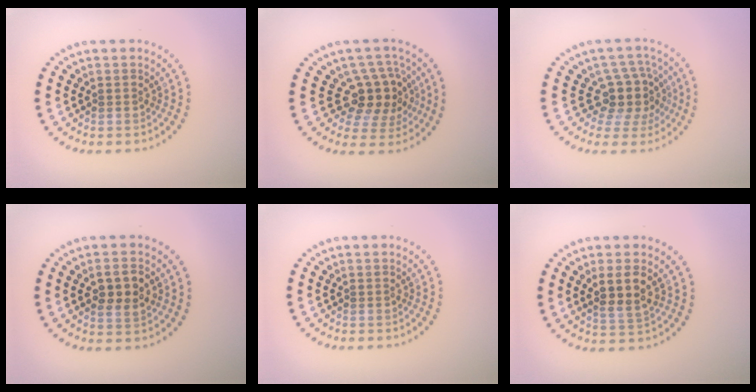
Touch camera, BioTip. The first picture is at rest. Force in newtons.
{"total": 4.3, "press": 3.7, "slide": 2.1}
{"total": 3.8, "press": 2.9, "slide": 2.4}
{"total": 2.9, "press": 2.8, "slide": 0.2}
{"total": 0.0}
{"total": 3.0, "press": 2.7, "slide": 1.2}